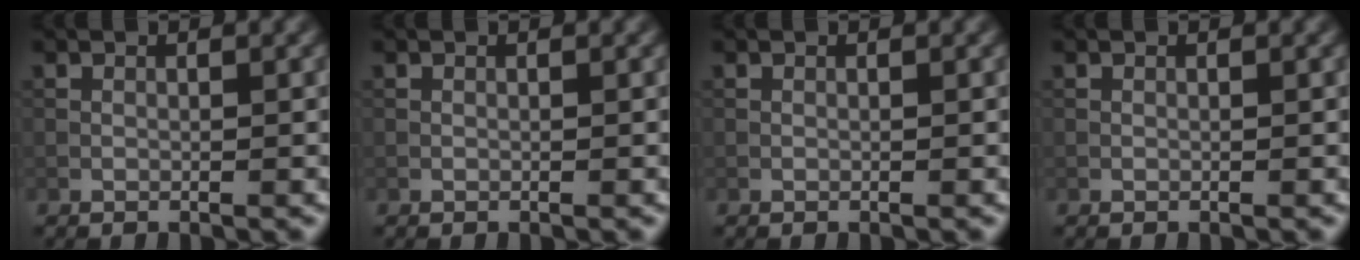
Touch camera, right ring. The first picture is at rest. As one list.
[{"total": 0.0}, {"total": 0.0}, {"total": 0.0}]